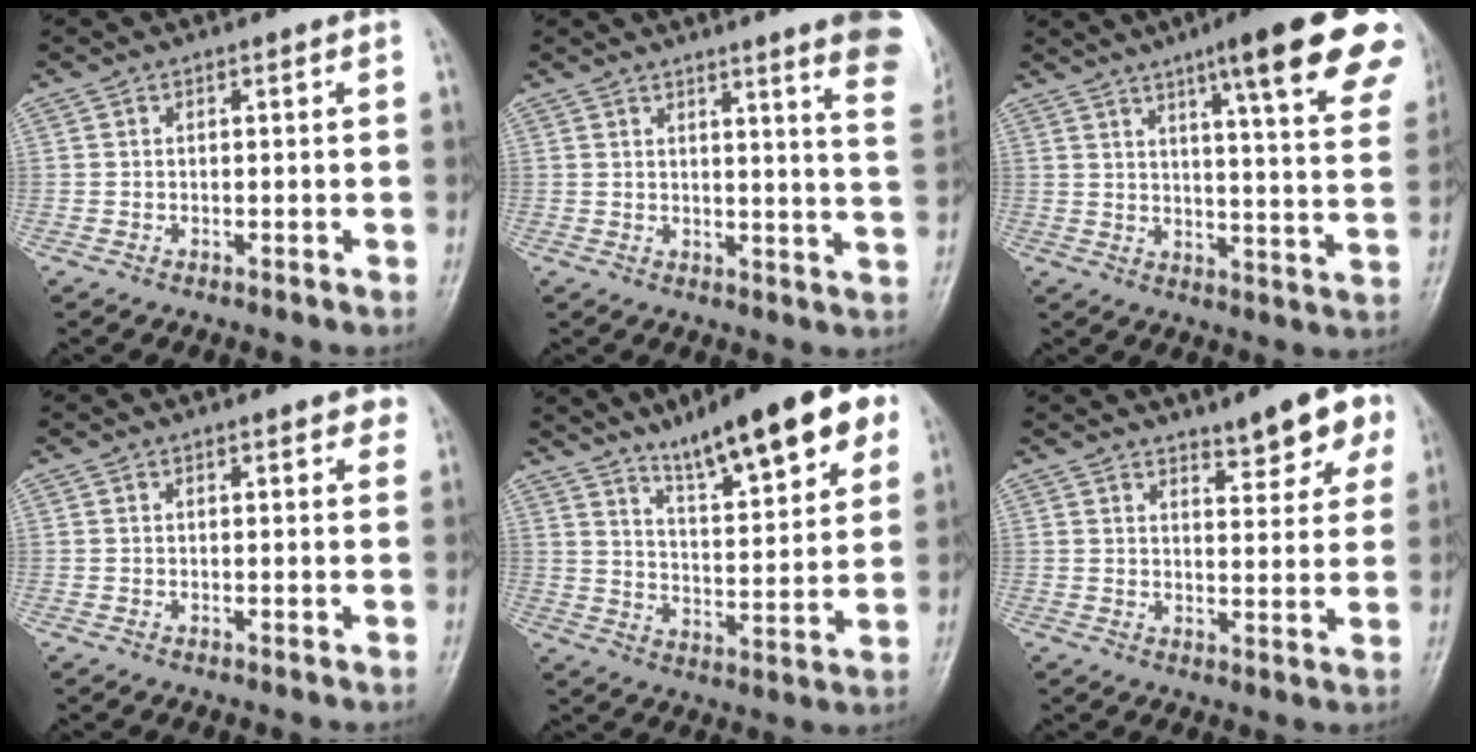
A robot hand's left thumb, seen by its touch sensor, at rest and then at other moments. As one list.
[{"total": 13.8, "force": [9.3, 0.8, 10.2], "torque": [-0.107, -0.052, 0.093]}, {"total": 22.7, "force": [13.5, 3.7, 17.8], "torque": [-0.215, -0.043, 0.167]}, {"total": 2.9, "force": [1.9, 1.1, 1.9], "torque": [-0.007, -0.003, 0.019]}, {"total": 18.0, "force": [11.2, 4.3, 13.5], "torque": [-0.171, -0.042, 0.177]}, {"total": 7.9, "force": [5.3, 2.7, 5.3], "torque": [-0.042, -0.027, 0.070]}]